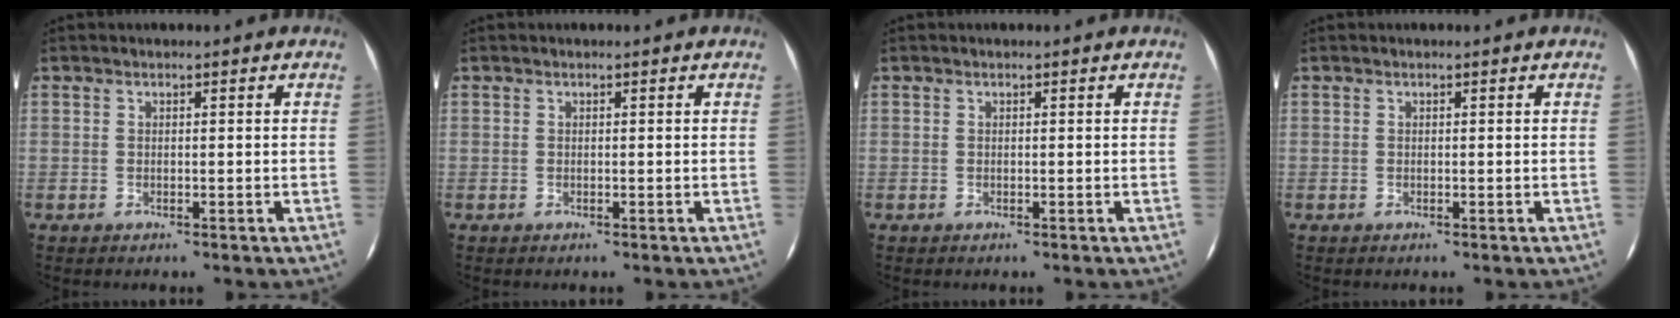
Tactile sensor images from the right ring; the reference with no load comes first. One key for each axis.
{"total": 0.0}
{"total": 0.0}
{"total": 0.0}